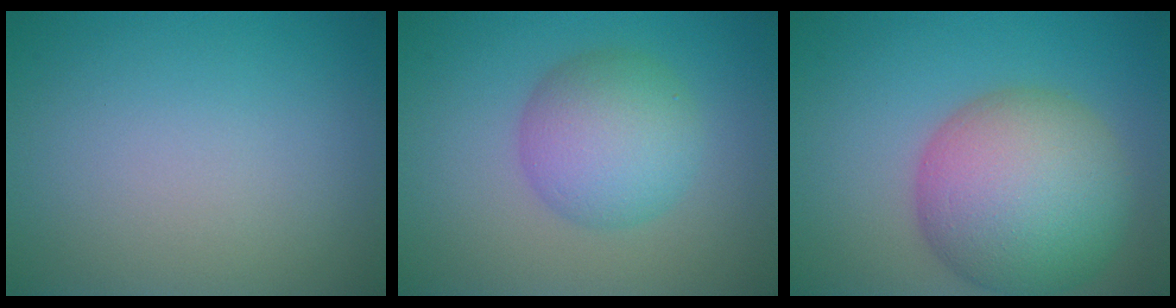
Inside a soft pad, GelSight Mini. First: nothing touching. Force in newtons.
{"total": 5.5, "press": 5.5, "slide": 0.1}
{"total": 10.6, "press": 10.6, "slide": 0.5}